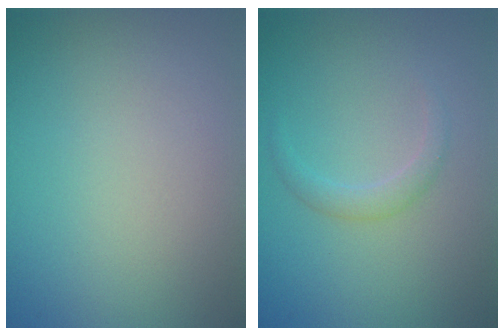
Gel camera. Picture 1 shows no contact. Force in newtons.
{"total": 1.2, "press": 1.2, "slide": 0.0}